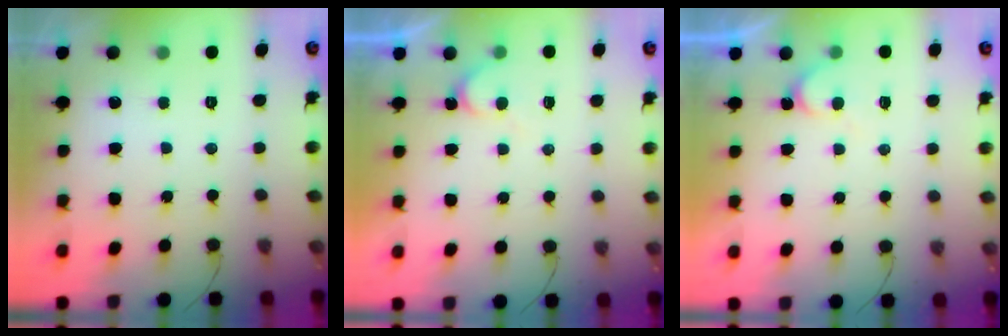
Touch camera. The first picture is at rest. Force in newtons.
{"total": 5.8, "press": 5.8, "slide": 0.3}
{"total": 5.8, "press": 5.8, "slide": 0.3}